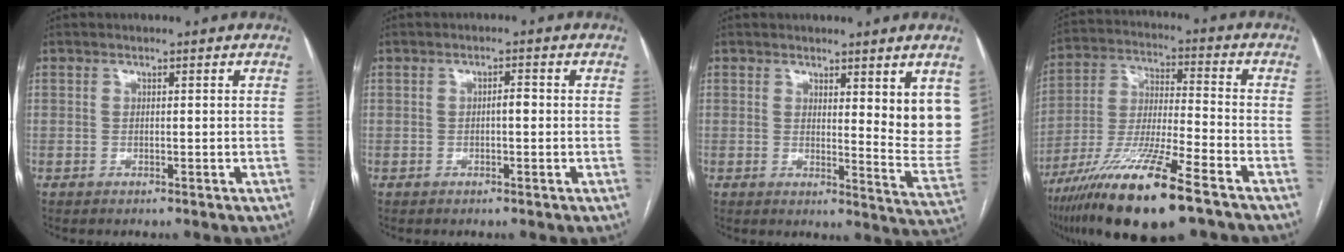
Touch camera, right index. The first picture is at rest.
{"total": 1.5, "force": [-0.2, 0.4, 1.4], "torque": [-0.021, 0.004, -0.004]}
{"total": 9.4, "force": [3.9, 1.3, 8.4], "torque": [-0.091, -0.035, 0.049]}
{"total": 18.4, "force": [-11.7, 1.8, 14.0], "torque": [-0.277, -0.041, -0.212]}